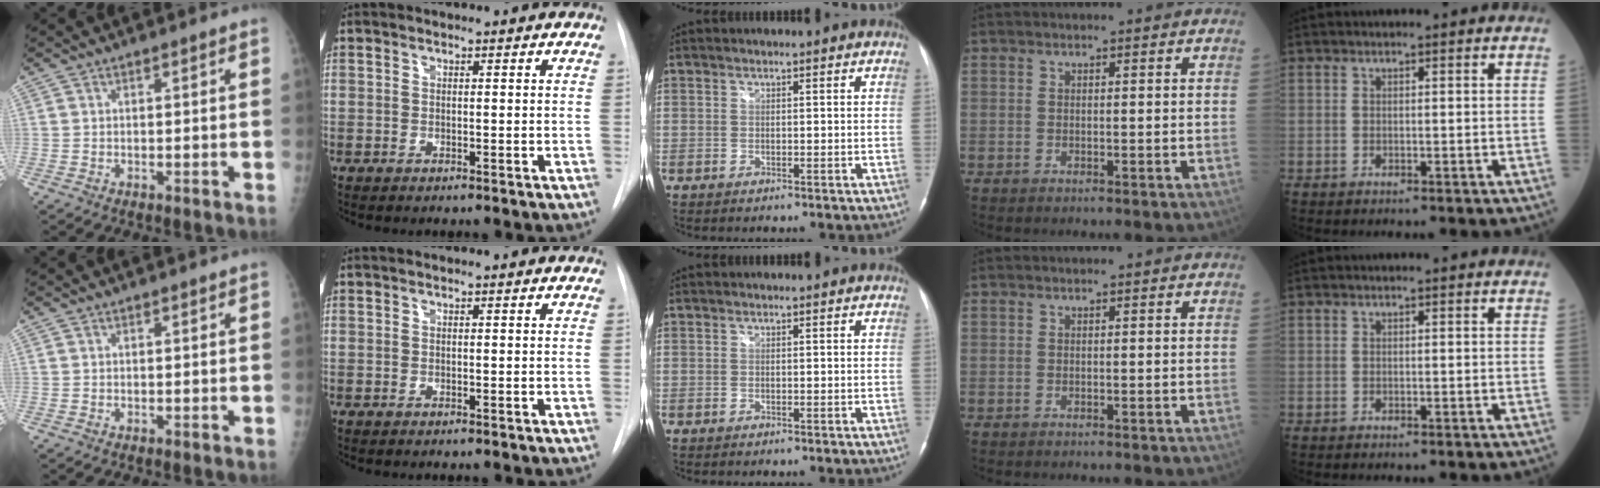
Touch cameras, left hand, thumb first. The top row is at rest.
{}